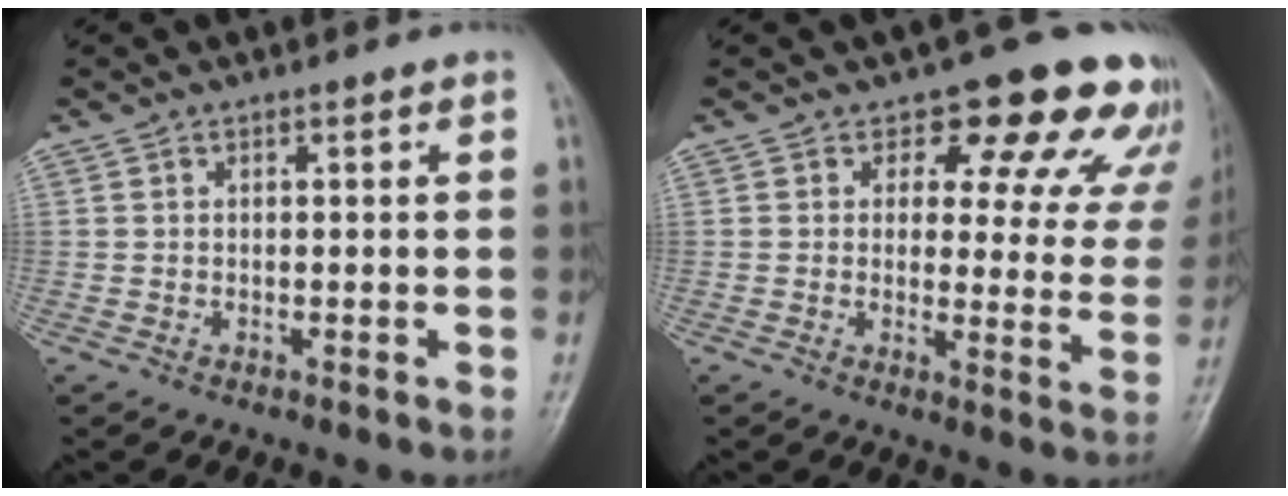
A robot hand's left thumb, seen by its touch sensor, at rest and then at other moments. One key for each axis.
{"total": 15.2, "fx": 11.5, "fy": 7.4, "fz": 6.5, "tx": -0.011, "ty": -0.062, "tz": 0.109}